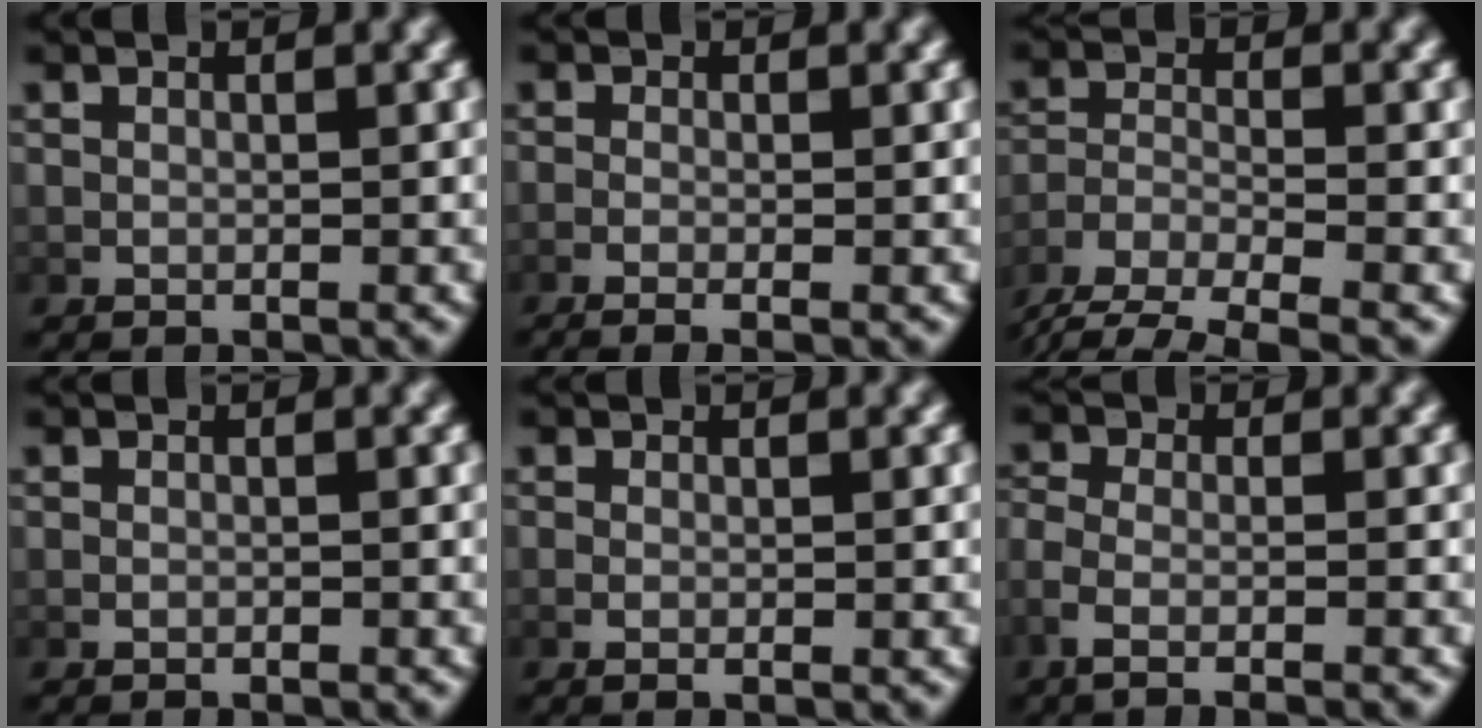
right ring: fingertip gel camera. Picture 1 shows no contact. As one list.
[{"total": 2.1, "force": [-1.4, 0.3, 1.4], "torque": [-0.041, -0.012, -0.021]}, {"total": 4.2, "force": [-2.3, 2.0, 2.8], "torque": [-0.061, -0.014, -0.032]}, {"total": 0.7, "force": [-0.7, -0.1, 0.1], "torque": [-0.006, -0.003, -0.010]}, {"total": 0.8, "force": [-0.5, 0.0, 0.6], "torque": [-0.023, -0.008, -0.006]}, {"total": 3.6, "force": [-1.9, 1.3, 2.7], "torque": [-0.064, -0.008, -0.028]}]